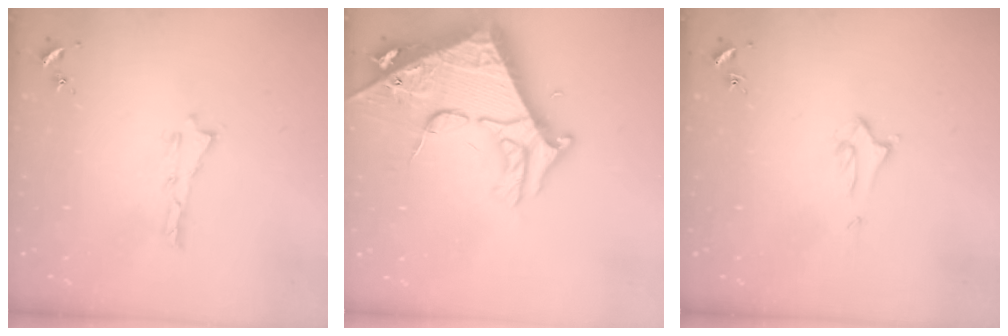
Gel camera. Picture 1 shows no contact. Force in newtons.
{"total": 12.0, "press": 11.9, "slide": 1.3}
{"total": 1.4, "press": 1.4, "slide": 0.2}